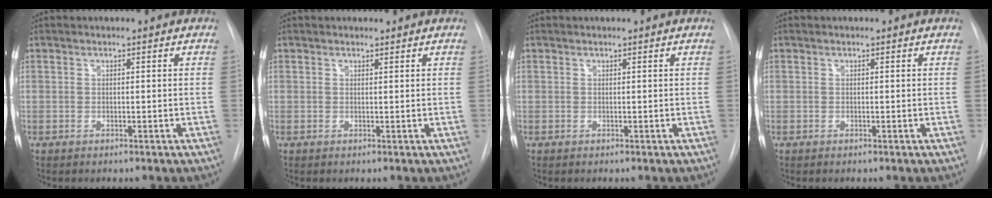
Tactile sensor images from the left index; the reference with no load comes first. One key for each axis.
{"total": 0.8, "fx": 0.7, "fy": 0.3, "fz": 0.0, "tx": -0.003, "ty": 0.001, "tz": 0.010}
{"total": 0.7, "fx": 0.7, "fy": 0.0, "fz": 0.1, "tx": -0.001, "ty": 0.006, "tz": 0.008}
{"total": 0.0}